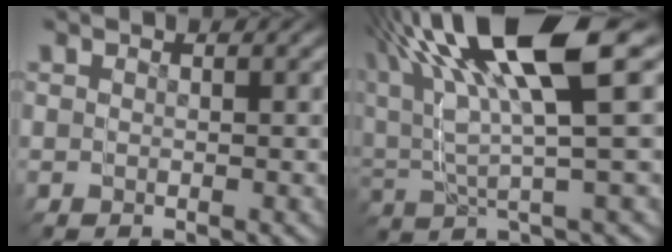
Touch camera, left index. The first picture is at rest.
{"total": 7.6, "force": [4.6, 1.8, 5.8], "torque": [-0.129, 0.033, 0.072]}